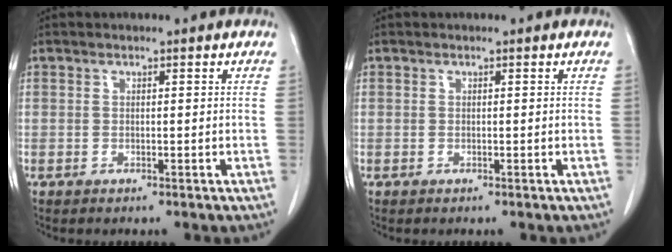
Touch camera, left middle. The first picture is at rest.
{"total": 0.0}